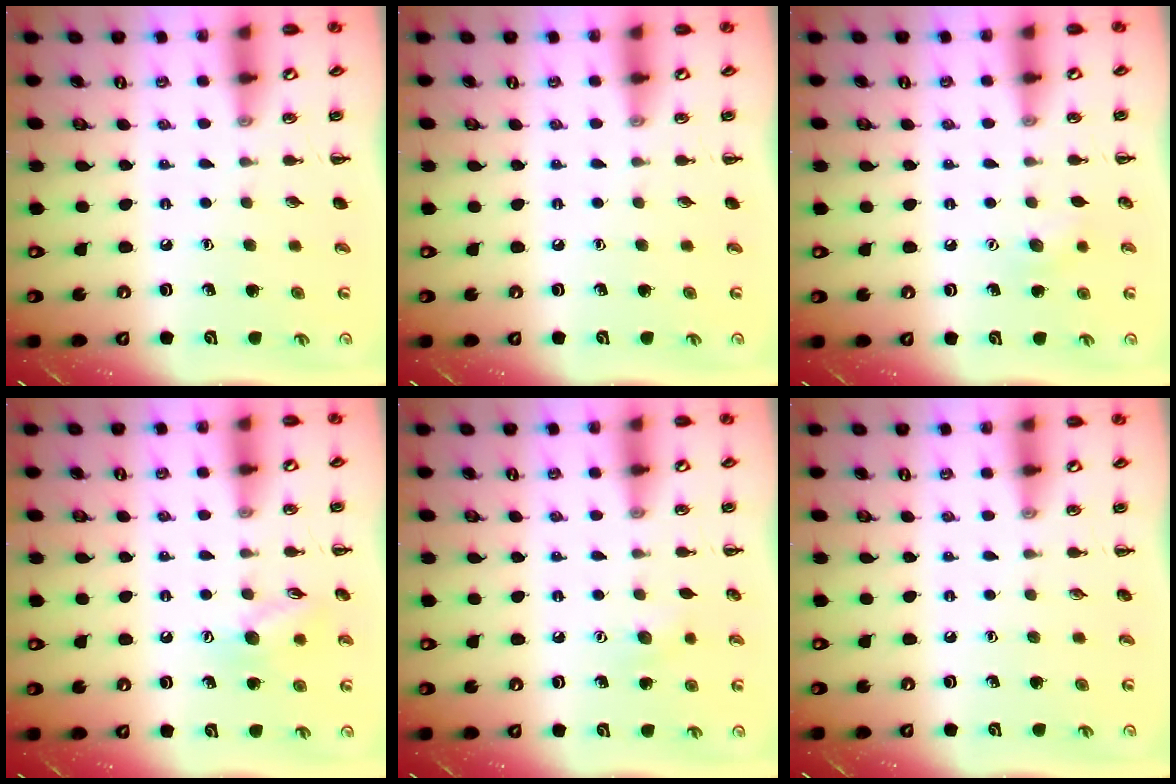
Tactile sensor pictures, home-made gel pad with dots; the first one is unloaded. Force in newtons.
{"total": 0.0}
{"total": 6.3, "press": 6.0, "slide": 1.9}
{"total": 9.1, "press": 9.0, "slide": 1.1}
{"total": 5.5, "press": 5.3, "slide": 1.4}
{"total": 0.0}